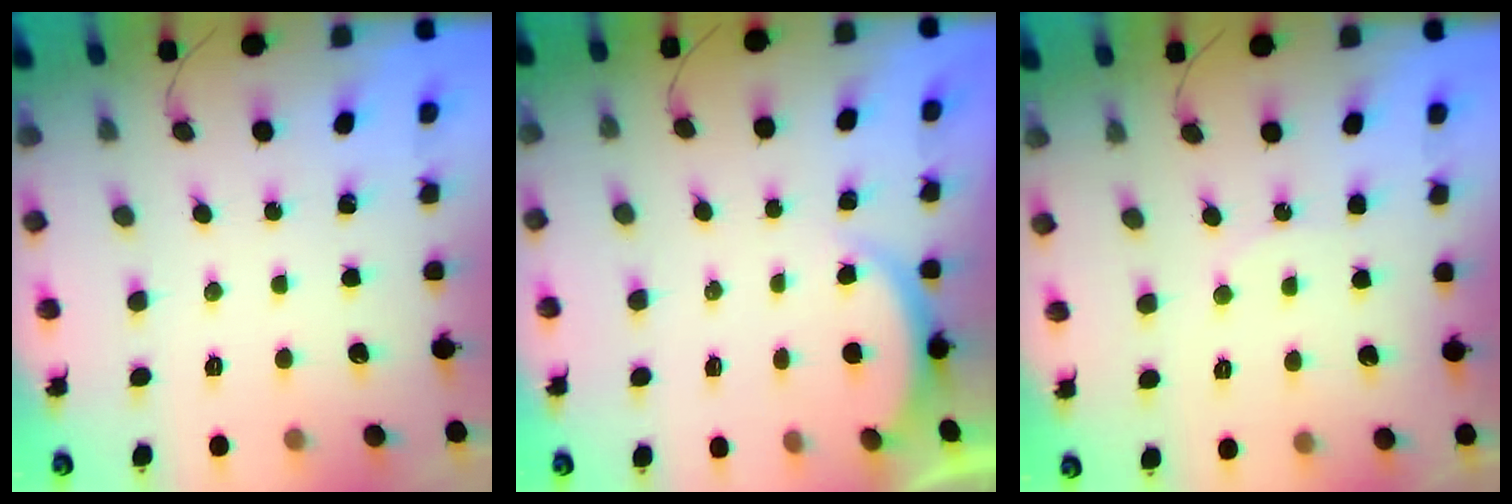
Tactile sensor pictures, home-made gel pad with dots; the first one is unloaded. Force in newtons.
{"total": 2.2, "press": 2.2, "slide": 0.6}
{"total": 5.3, "press": 5.3, "slide": 0.6}